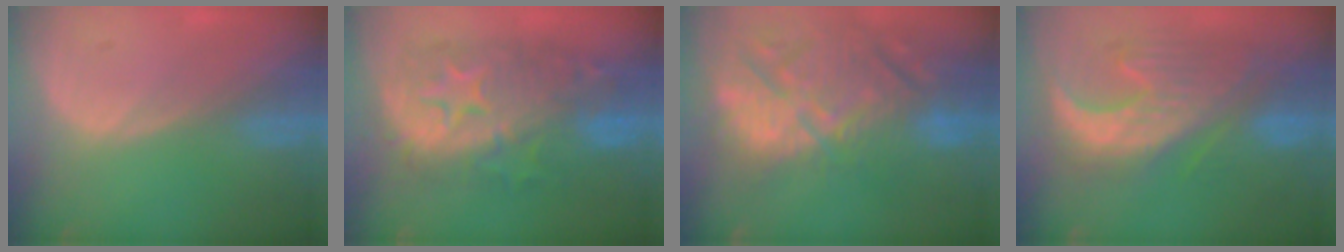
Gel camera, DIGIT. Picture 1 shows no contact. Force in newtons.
{"total": 11.5, "press": 11.5, "slide": 0.9}
{"total": 15.2, "press": 13.0, "slide": 7.9}
{"total": 11.1, "press": 10.7, "slide": 2.9}